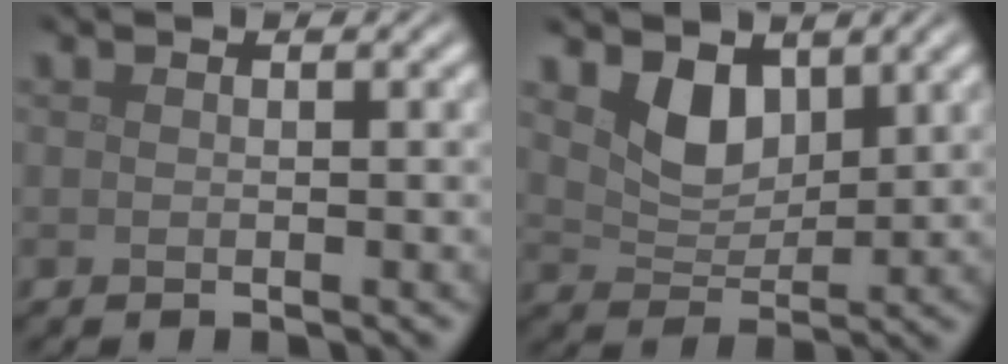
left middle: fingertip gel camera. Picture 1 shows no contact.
{"total": 3.3, "force": [2.0, 1.9, 1.8], "torque": [-0.045, -0.010, 0.038]}